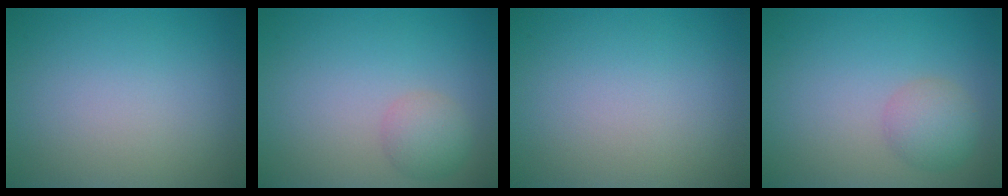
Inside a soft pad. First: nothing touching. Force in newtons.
{"total": 2.2, "press": 2.2, "slide": 0.1}
{"total": 0.0}
{"total": 2.1, "press": 2.1, "slide": 0.2}